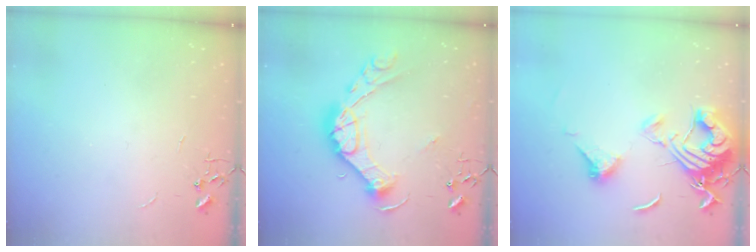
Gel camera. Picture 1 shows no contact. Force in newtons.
{"total": 16.6, "press": 16.6, "slide": 1.4}
{"total": 14.7, "press": 14.6, "slide": 1.5}